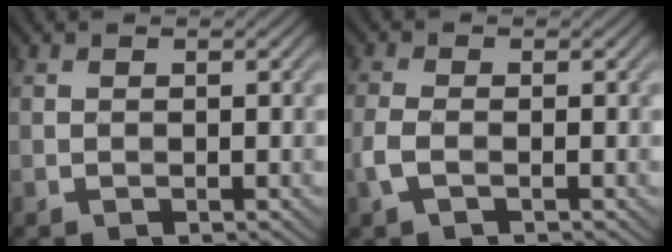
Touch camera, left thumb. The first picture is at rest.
{"total": 2.2, "force": [-0.9, 0.9, 1.8], "torque": [-0.053, 0.000, -0.026]}